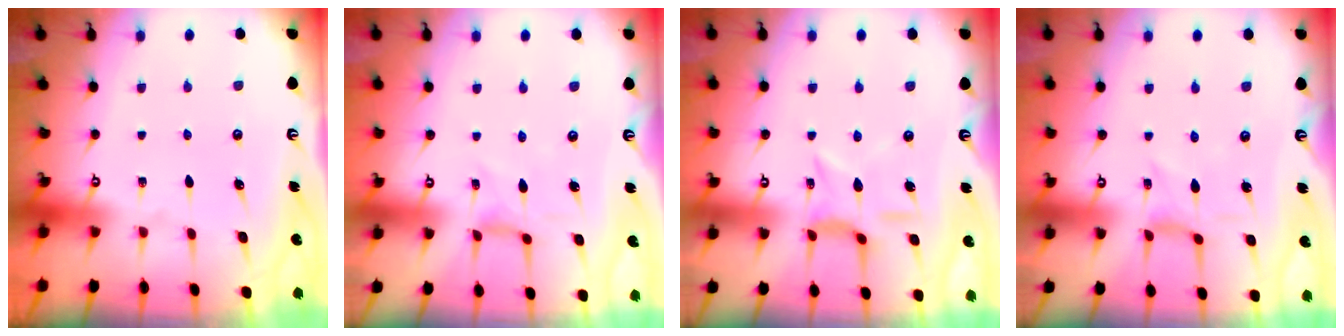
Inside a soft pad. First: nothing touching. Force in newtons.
{"total": 1.3, "press": 1.3, "slide": 0.3}
{"total": 6.3, "press": 6.3, "slide": 0.6}
{"total": 0.0}